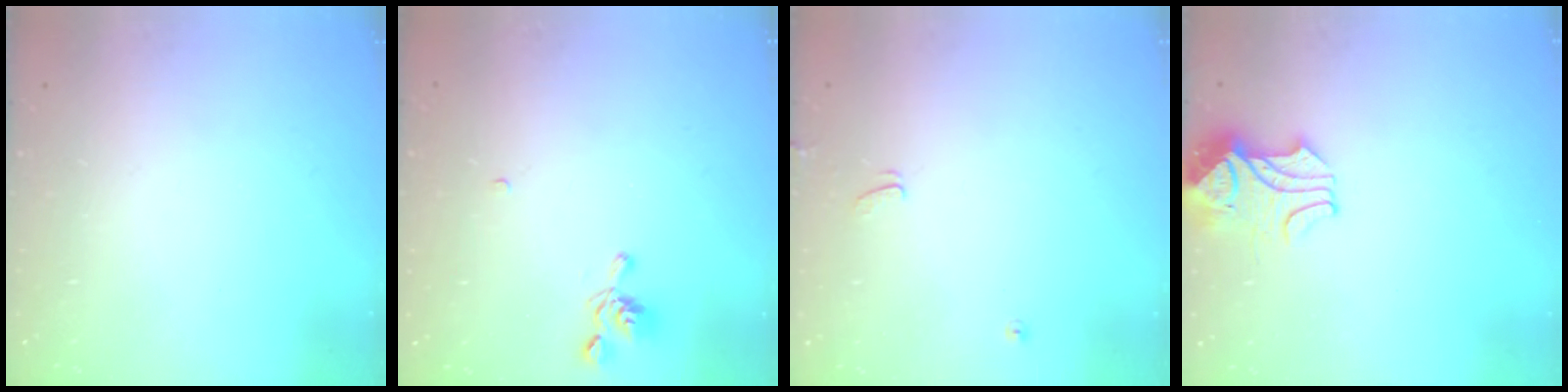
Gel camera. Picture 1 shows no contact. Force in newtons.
{"total": 5.2, "press": 5.2, "slide": 0.8}
{"total": 0.0}
{"total": 2.3, "press": 2.1, "slide": 0.9}